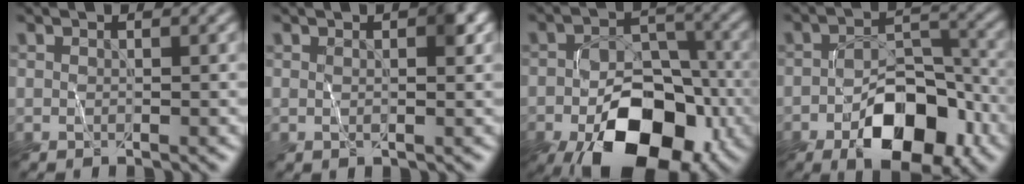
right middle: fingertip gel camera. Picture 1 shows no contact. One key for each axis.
{"total": 1.8, "fx": 0.5, "fy": 0.4, "fz": 1.7, "tx": -0.019, "ty": 0.004, "tz": 0.010}
{"total": 12.9, "fx": -6.5, "fy": 7.0, "fz": 8.7, "tx": -0.141, "ty": -0.015, "tz": -0.101}
{"total": 8.8, "fx": -4.7, "fy": 4.0, "fz": 6.3, "tx": -0.095, "ty": 0.012, "tz": -0.074}